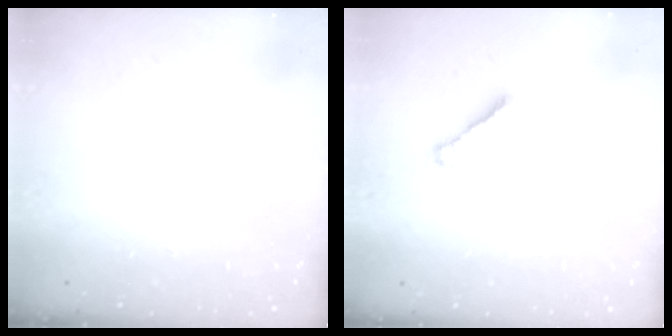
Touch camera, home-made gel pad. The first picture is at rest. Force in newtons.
{"total": 1.9, "press": 1.8, "slide": 0.6}